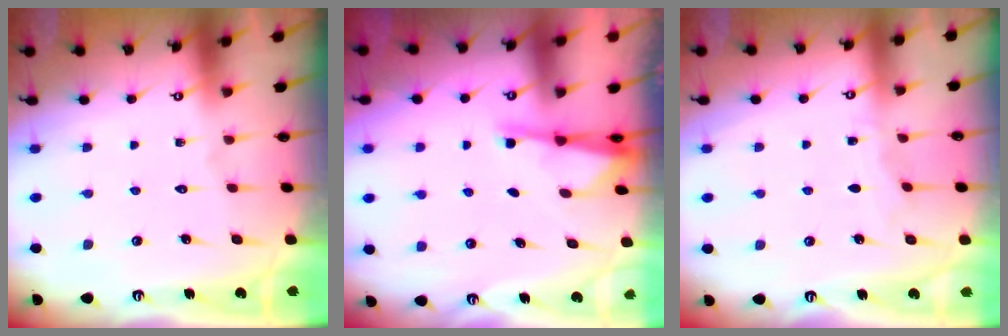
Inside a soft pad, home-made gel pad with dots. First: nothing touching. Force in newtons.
{"total": 2.7, "press": 2.7, "slide": 0.5}
{"total": 2.5, "press": 2.5, "slide": 0.3}